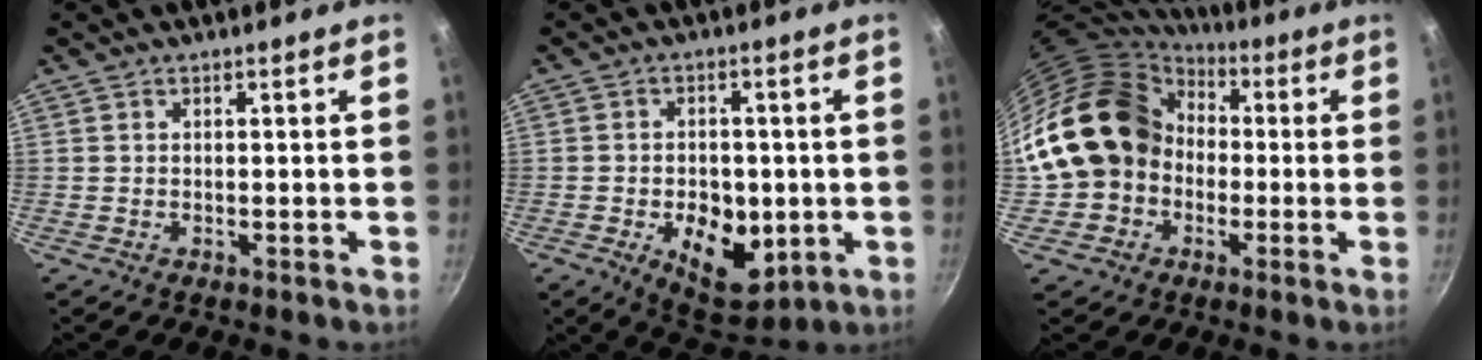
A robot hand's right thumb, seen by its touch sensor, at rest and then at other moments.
{"total": 12.3, "force": [-2.7, 7.9, 9.0], "torque": [-0.093, -0.004, -0.026]}
{"total": 18.1, "force": [0.8, 15.4, 9.5], "torque": [-0.158, 0.050, 0.014]}